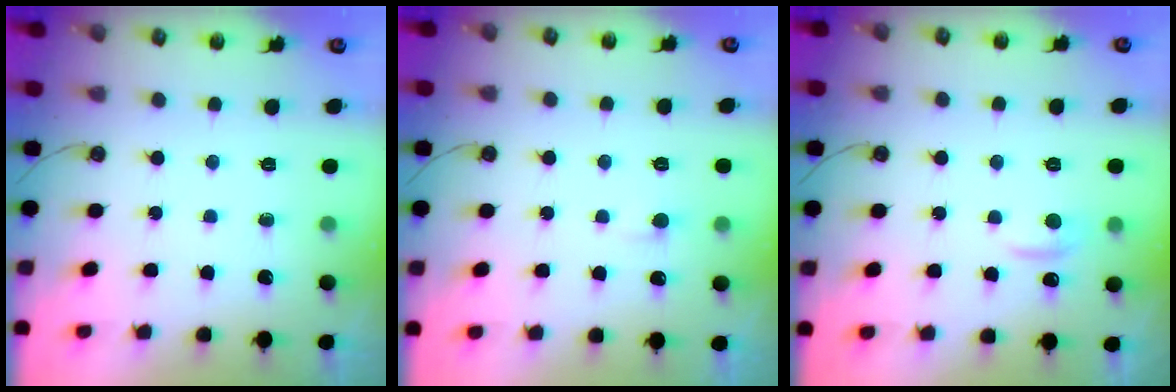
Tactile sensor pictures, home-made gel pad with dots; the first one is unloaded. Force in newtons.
{"total": 2.3, "press": 2.3, "slide": 0.3}
{"total": 0.8, "press": 0.2, "slide": 0.8}